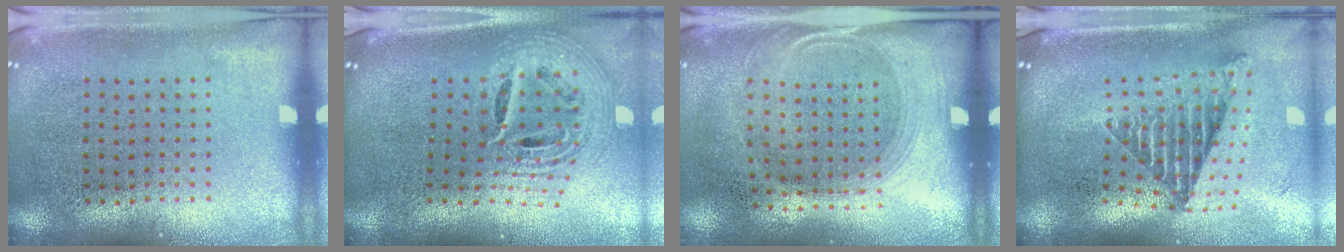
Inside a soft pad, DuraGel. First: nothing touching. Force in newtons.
{"total": 2.5, "press": 1.7, "slide": 1.8}
{"total": 1.5, "press": 1.3, "slide": 0.7}
{"total": 2.5, "press": 1.7, "slide": 1.9}